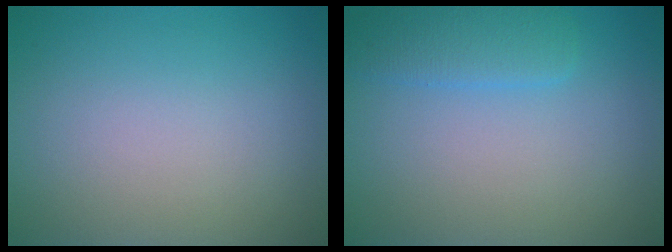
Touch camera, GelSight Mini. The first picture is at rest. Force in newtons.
{"total": 2.5, "press": 2.5, "slide": 0.1}